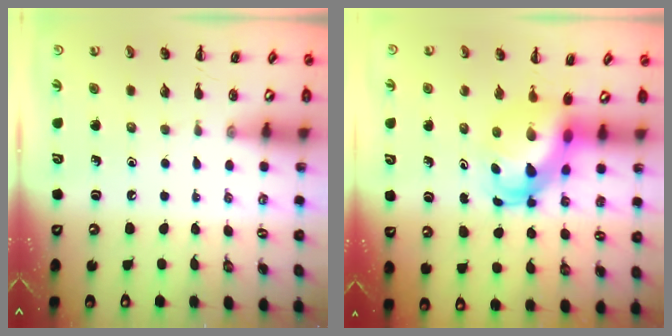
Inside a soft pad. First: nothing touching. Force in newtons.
{"total": 5.7, "press": 5.4, "slide": 1.6}